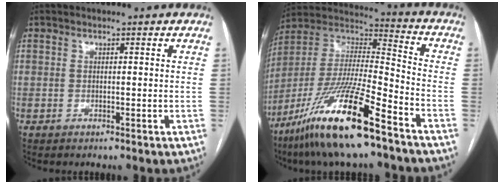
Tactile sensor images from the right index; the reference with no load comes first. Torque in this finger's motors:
{"motor_torque": [1.07, -1.07, 1.05, 0.21]}